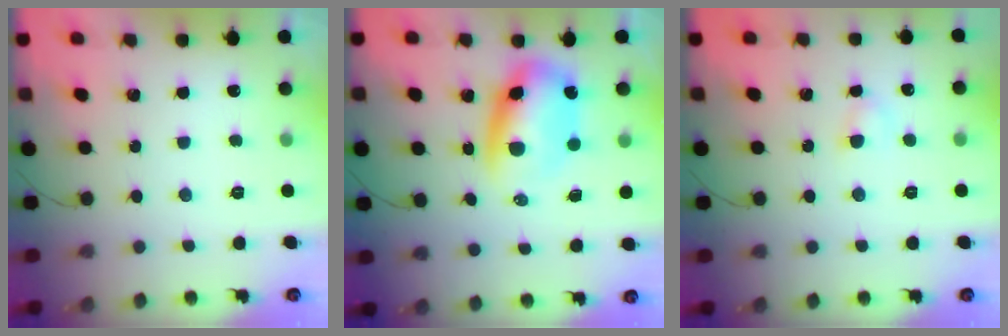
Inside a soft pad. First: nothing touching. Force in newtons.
{"total": 9.2, "press": 9.0, "slide": 2.2}
{"total": 3.4, "press": 3.2, "slide": 1.2}